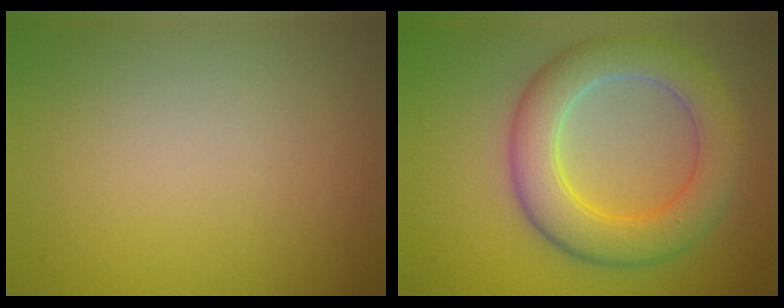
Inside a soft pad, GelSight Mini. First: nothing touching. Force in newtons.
{"total": 6.7, "press": 6.7, "slide": 0.2}